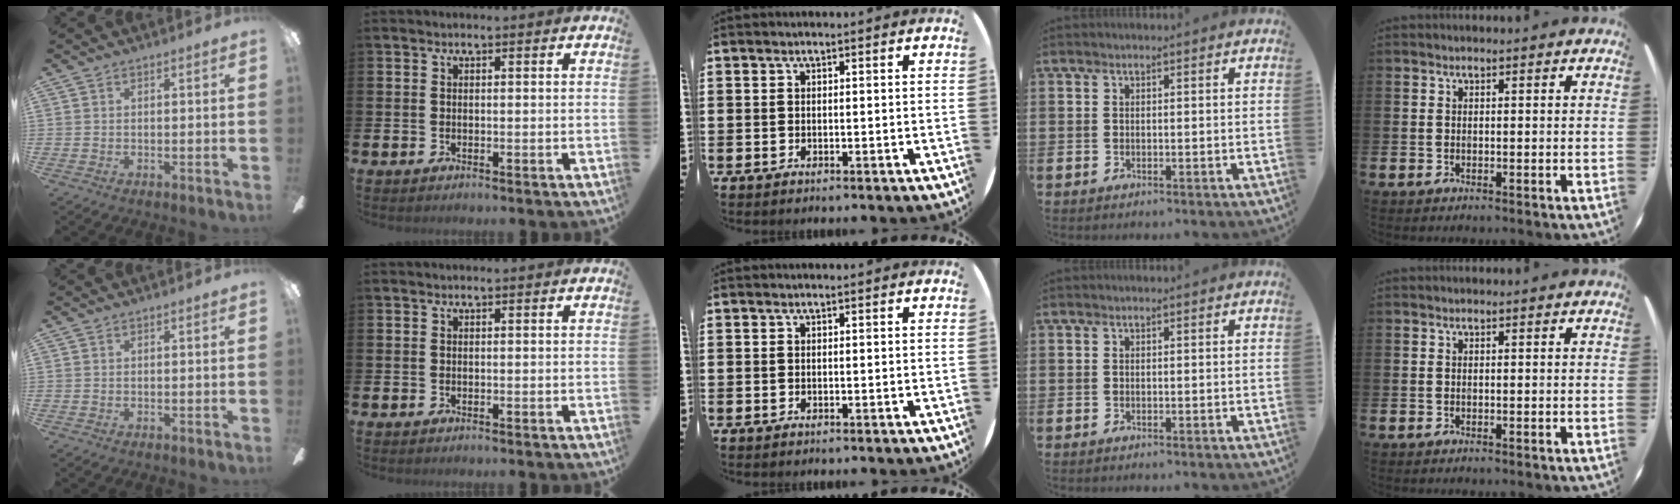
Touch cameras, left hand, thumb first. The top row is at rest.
{}